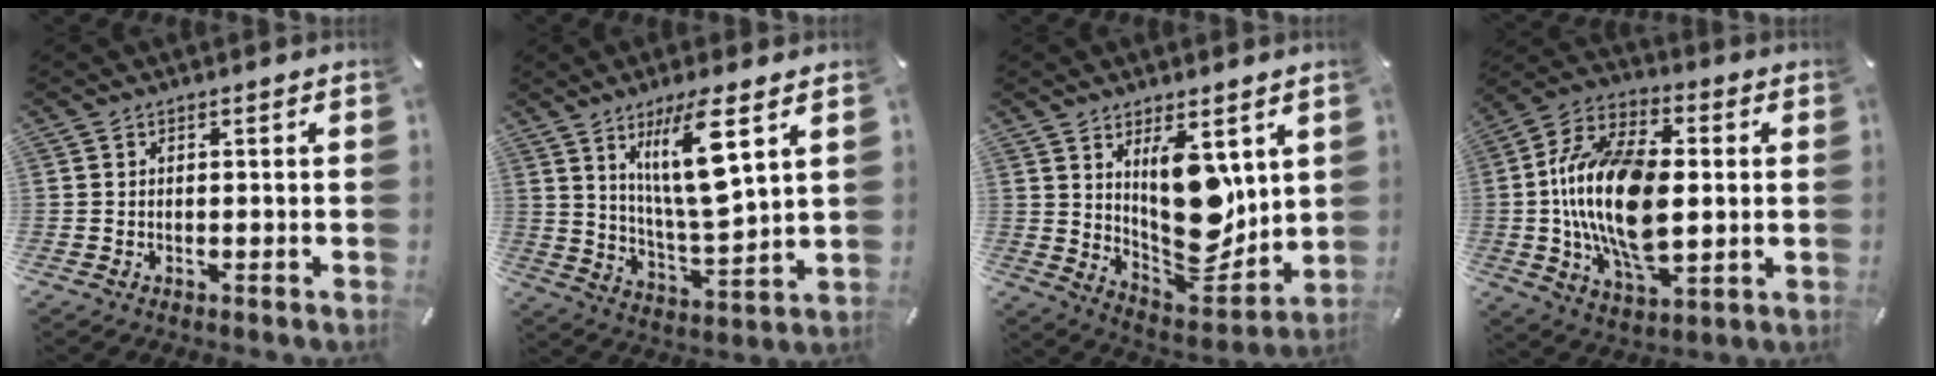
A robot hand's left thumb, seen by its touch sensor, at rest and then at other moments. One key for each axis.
{"total": 14.2, "fx": 7.1, "fy": 3.0, "fz": 11.9, "tx": -0.224, "ty": -0.028, "tz": 0.113}
{"total": 14.5, "fx": 5.0, "fy": 7.8, "fz": 11.1, "tx": -0.174, "ty": -0.057, "tz": 0.096}
{"total": 20.9, "fx": -0.2, "fy": 12.2, "fz": 17.0, "tx": -0.371, "ty": -0.005, "tz": -0.008}